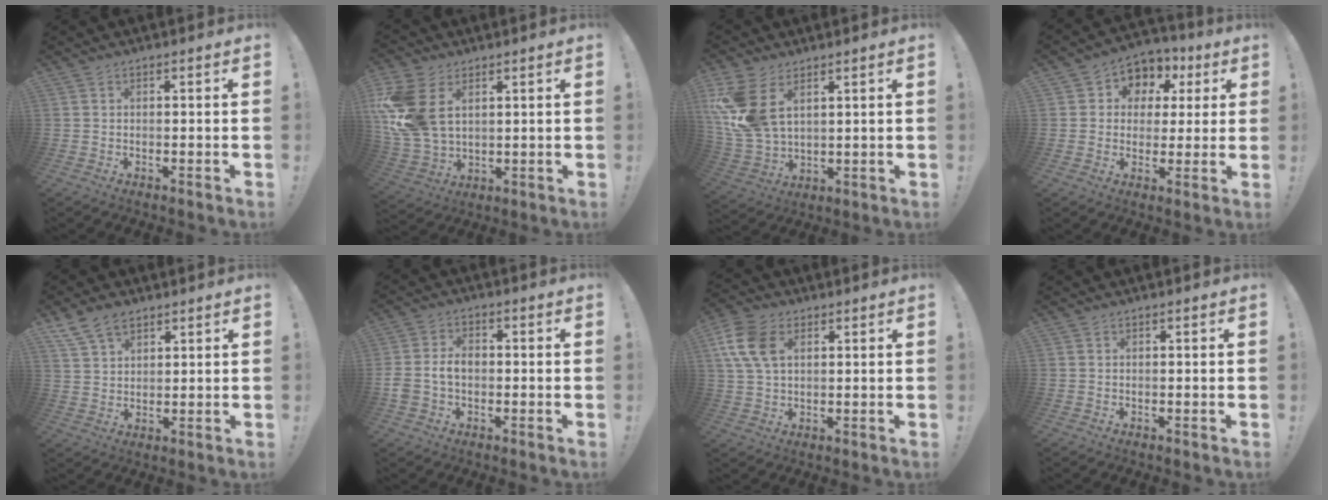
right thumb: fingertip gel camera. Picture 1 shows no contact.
{"total": 16.7, "force": [4.4, 11.2, 11.5], "torque": [-0.237, -0.020, 0.085]}
{"total": 13.9, "force": [5.5, 8.5, 9.4], "torque": [-0.192, -0.035, 0.107]}
{"total": 7.6, "force": [1.1, 7.1, 2.4], "torque": [-0.033, -0.007, 0.027]}
{"total": 8.2, "force": [5.7, 4.9, 3.2], "torque": [-0.056, -0.024, 0.111]}
{"total": 7.4, "force": [-0.9, 5.3, 5.2], "torque": [-0.109, 0.000, -0.018]}
{"total": 12.4, "force": [4.0, 8.5, 8.1], "torque": [-0.167, 0.000, 0.077]}
{"total": 0.0}